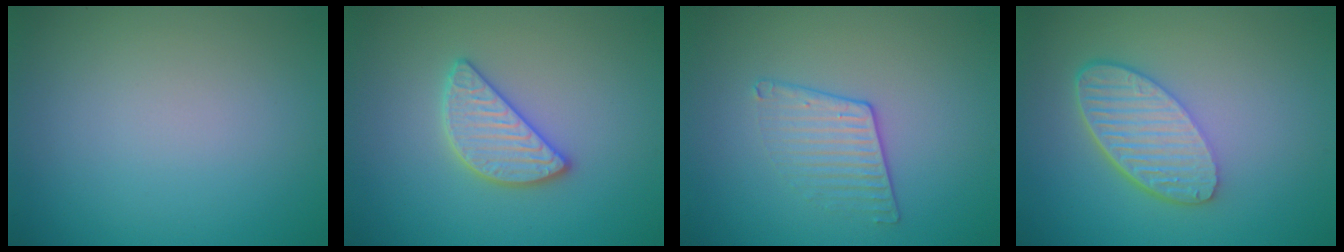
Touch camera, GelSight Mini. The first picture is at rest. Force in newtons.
{"total": 3.0, "press": 3.0, "slide": 0.2}
{"total": 2.0, "press": 1.5, "slide": 1.3}
{"total": 5.6, "press": 4.2, "slide": 3.7}